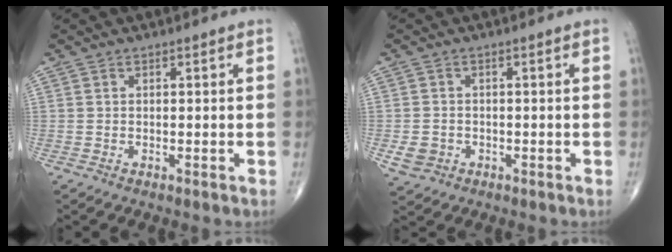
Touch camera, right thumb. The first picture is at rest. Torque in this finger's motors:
{"motor_torque": [0.53, 0.31, -0.14, -0.26, 0.04]}